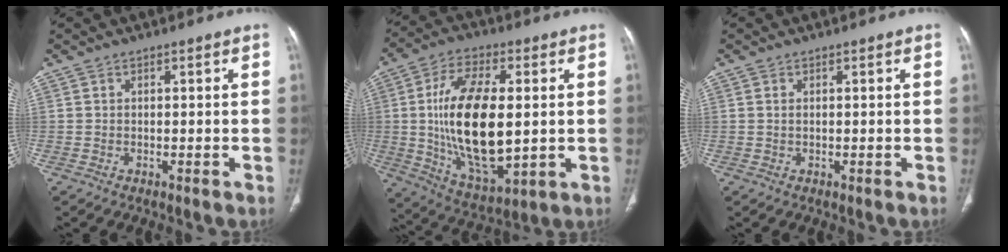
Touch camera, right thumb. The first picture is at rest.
{"total": 21.2, "force": [0.5, 9.9, 18.7], "torque": [-0.338, -0.012, 0.021]}
{"total": 0.7, "force": [0.2, 0.3, 0.6], "torque": [-0.016, 0.002, 0.006]}